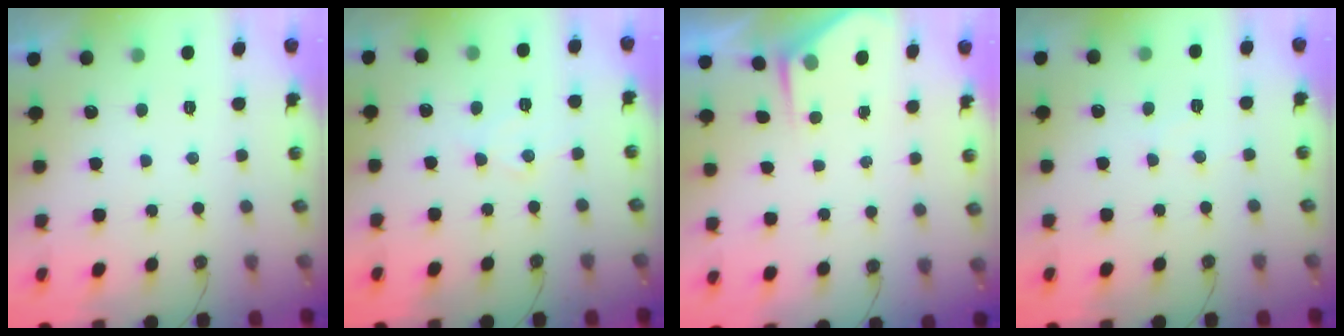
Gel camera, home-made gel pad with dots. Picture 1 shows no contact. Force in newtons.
{"total": 7.1, "press": 7.1, "slide": 0.4}
{"total": 2.7, "press": 2.7, "slide": 0.3}
{"total": 4.5, "press": 4.4, "slide": 0.8}